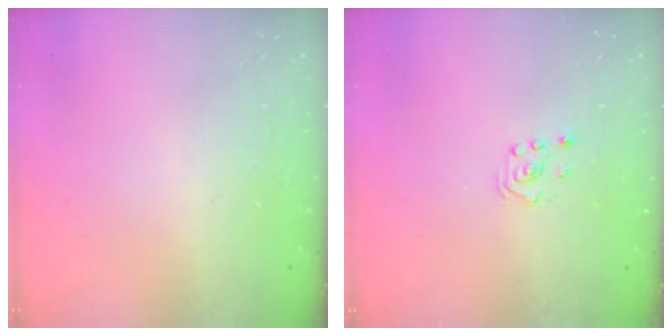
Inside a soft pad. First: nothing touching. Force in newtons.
{"total": 1.6, "press": 1.4, "slide": 0.9}